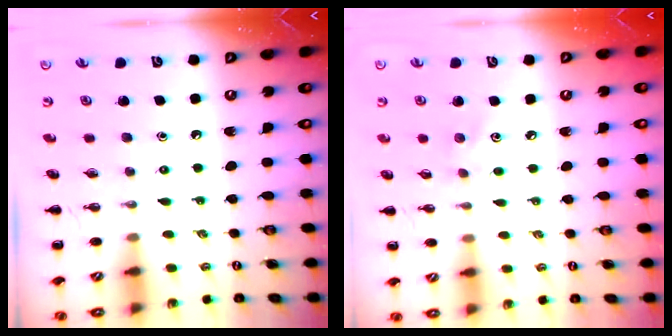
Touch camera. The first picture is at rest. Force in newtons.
{"total": 4.0, "press": 3.9, "slide": 1.0}